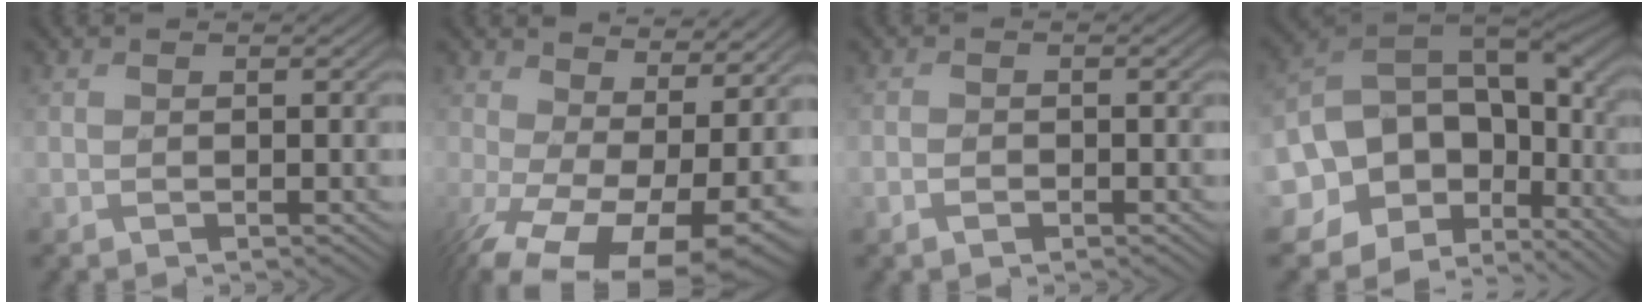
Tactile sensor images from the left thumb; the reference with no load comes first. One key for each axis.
{"total": 15.1, "fx": -1.2, "fy": 8.4, "fz": 12.5, "tx": -0.237, "ty": -0.052, "tz": 0.019}
{"total": 1.0, "fx": -0.6, "fy": 0.6, "fz": 0.6, "tx": -0.012, "ty": 0.000, "tz": -0.011}
{"total": 17.2, "fx": -1.6, "fy": 12.1, "fz": 12.1, "tx": -0.237, "ty": -0.034, "tz": 0.005}